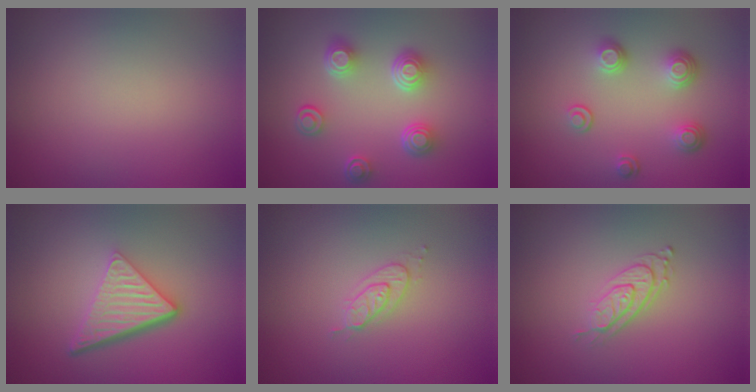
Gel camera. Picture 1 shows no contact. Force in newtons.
{"total": 4.4, "press": 3.3, "slide": 3.0}
{"total": 3.2, "press": 2.5, "slide": 1.9}
{"total": 5.6, "press": 3.7, "slide": 4.2}
{"total": 2.0, "press": 2.0, "slide": 0.4}
{"total": 2.8, "press": 2.0, "slide": 2.0}